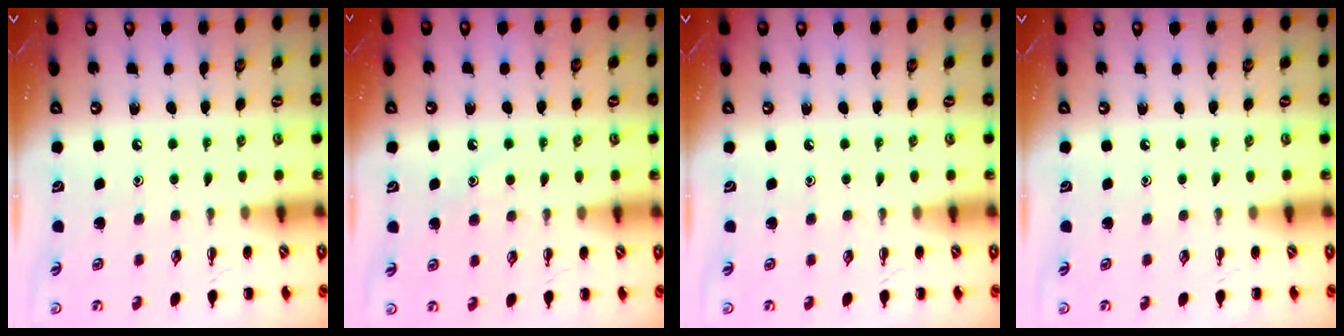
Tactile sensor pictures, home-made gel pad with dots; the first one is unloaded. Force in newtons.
{"total": 8.4, "press": 8.3, "slide": 1.2}
{"total": 0.0}
{"total": 0.0}